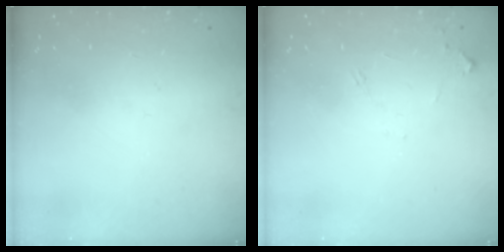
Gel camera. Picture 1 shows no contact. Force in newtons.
{"total": 6.3, "press": 6.3, "slide": 0.8}